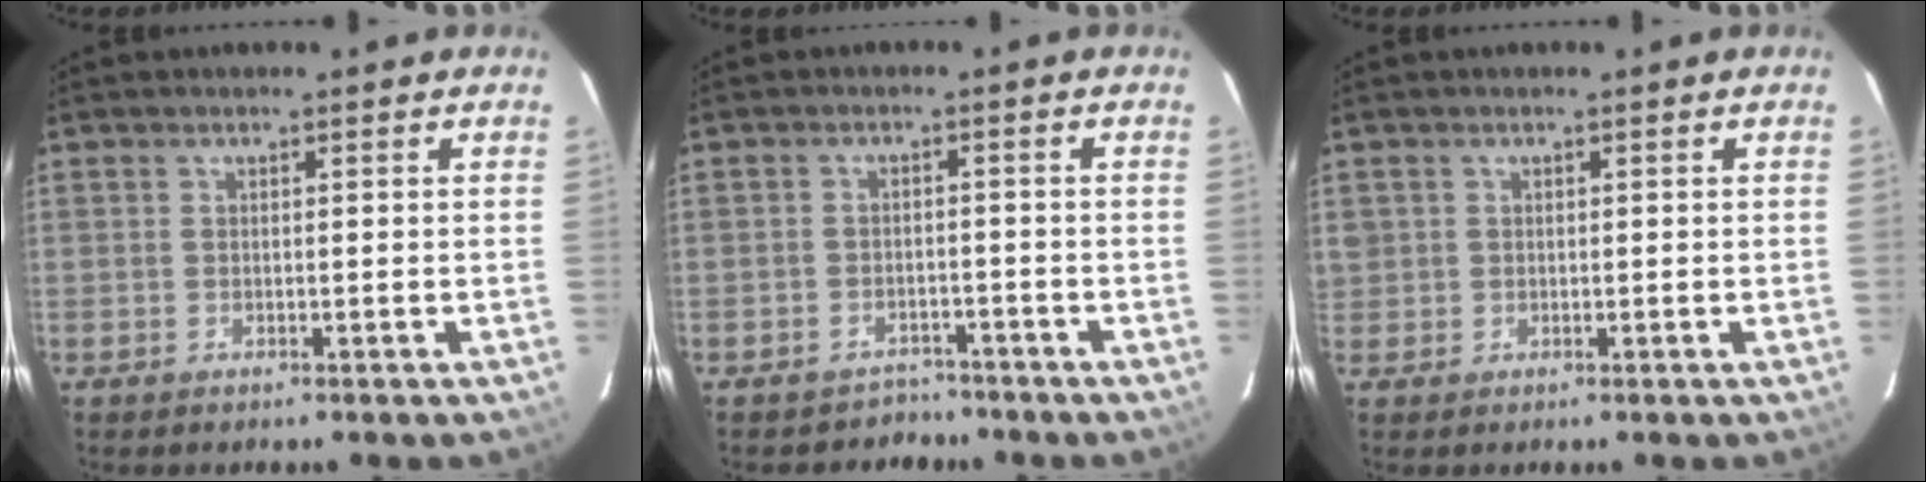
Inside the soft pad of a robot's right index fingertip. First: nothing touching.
{"total": 4.5, "force": [-3.7, 2.6, -0.2], "torque": [-0.004, 0.017, -0.053]}
{"total": 1.6, "force": [0.2, 1.6, 0.0], "torque": [0.005, 0.000, 0.003]}